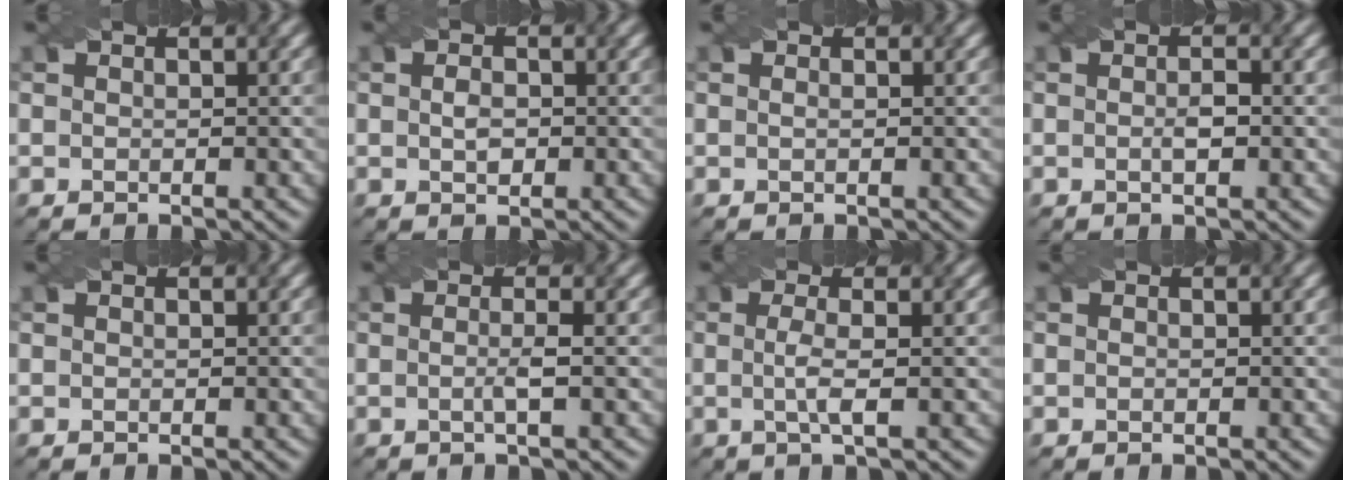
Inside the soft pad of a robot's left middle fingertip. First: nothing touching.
{"total": 1.5, "force": [-0.1, 0.9, 1.1], "torque": [-0.025, 0.000, 0.000]}
{"total": 0.0}
{"total": 1.4, "force": [-0.2, 0.4, 1.3], "torque": [-0.027, 0.001, -0.003]}
{"total": 0.0}
{"total": 1.7, "force": [-0.3, 0.2, 1.7], "torque": [-0.033, -0.003, -0.007]}
{"total": 2.3, "force": [-0.2, 0.5, 2.2], "torque": [-0.045, -0.002, -0.007]}
{"total": 0.0}